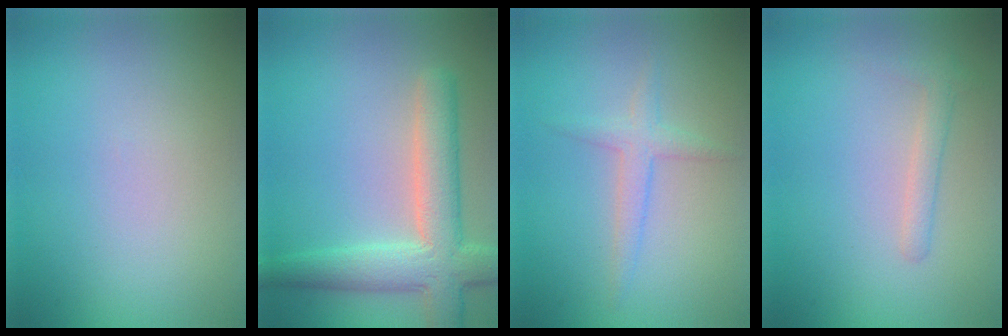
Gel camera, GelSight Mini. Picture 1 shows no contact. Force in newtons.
{"total": 6.1, "press": 6.1, "slide": 0.7}
{"total": 1.9, "press": 1.9, "slide": 0.1}
{"total": 1.3, "press": 1.3, "slide": 0.1}